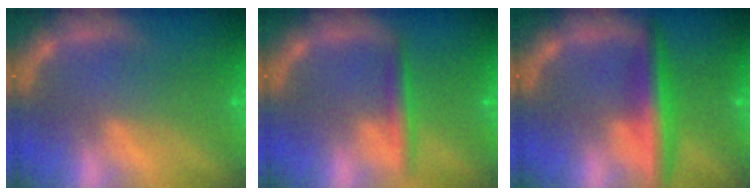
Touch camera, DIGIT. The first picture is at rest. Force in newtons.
{"total": 2.4}
{"total": 5.0}